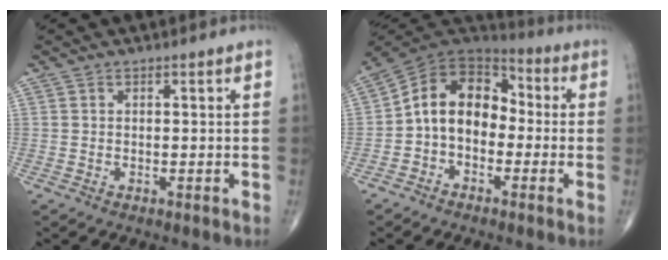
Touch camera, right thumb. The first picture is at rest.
{"total": 12.3, "force": [-1.6, 9.0, 8.2], "torque": [-0.109, 0.052, -0.046]}